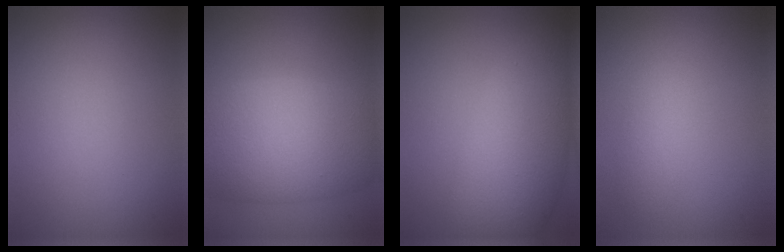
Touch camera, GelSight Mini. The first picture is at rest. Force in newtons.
{"total": 10.1, "press": 10.0, "slide": 0.6}
{"total": 8.0, "press": 8.0, "slide": 0.1}
{"total": 2.0, "press": 2.0, "slide": 0.1}